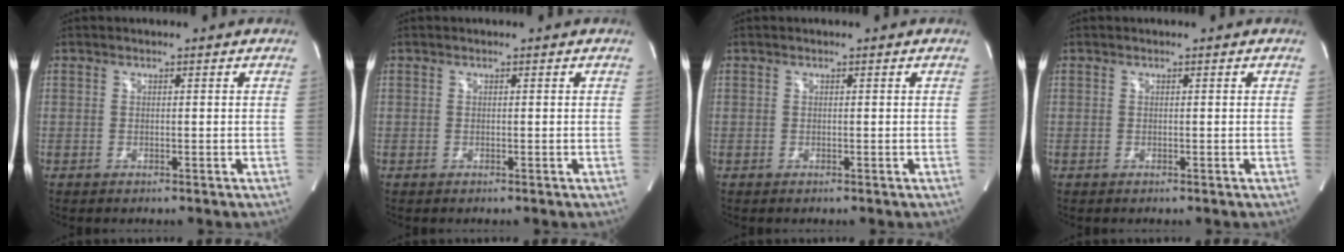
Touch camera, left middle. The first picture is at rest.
{"total": 0.0}
{"total": 0.0}
{"total": 0.0}